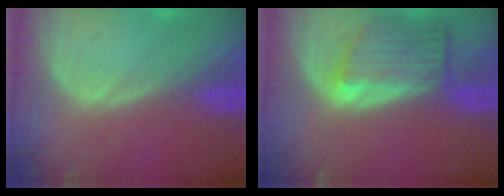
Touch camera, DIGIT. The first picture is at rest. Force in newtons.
{"total": 7.2, "press": 6.7, "slide": 2.8}